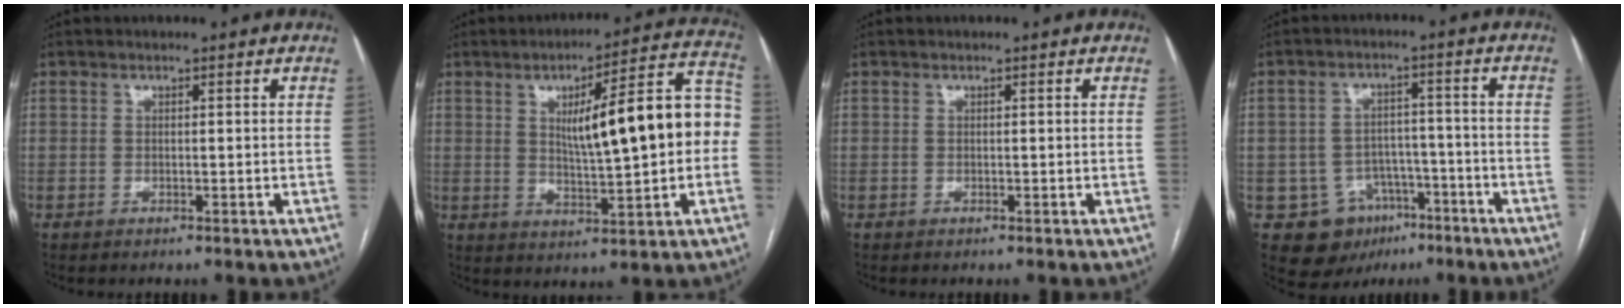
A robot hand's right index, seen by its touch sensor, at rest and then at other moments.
{"total": 16.1, "force": [1.3, 2.8, 15.8], "torque": [-0.216, 0.041, 0.025]}
{"total": 0.0}
{"total": 9.0, "force": [-4.5, 7.4, 2.5], "torque": [-0.036, 0.018, -0.057]}